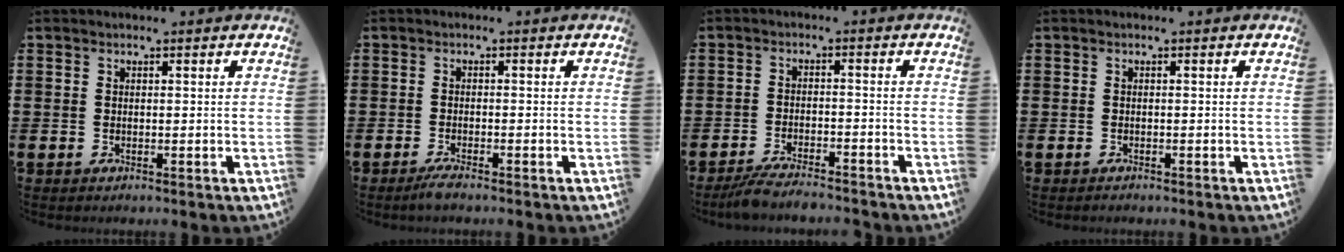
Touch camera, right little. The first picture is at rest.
{"total": 1.4, "force": [-1.0, 0.1, 0.9], "torque": [-0.017, -0.002, -0.019]}
{"total": 3.4, "force": [-3.3, 0.1, 1.1], "torque": [-0.018, 0.003, -0.064]}
{"total": 0.0}